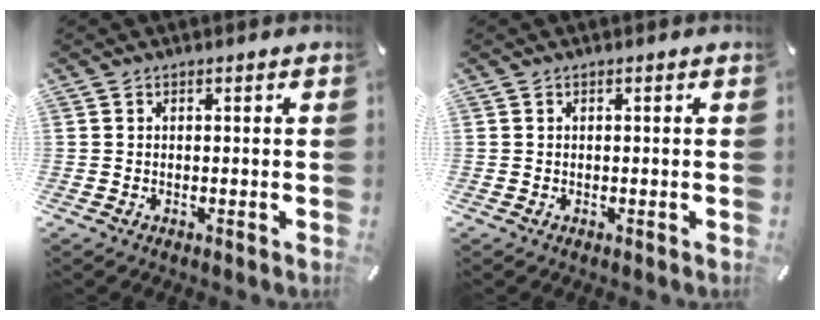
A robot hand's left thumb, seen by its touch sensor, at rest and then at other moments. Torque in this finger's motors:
{"motor_torque": [0.00, 0.00, 0.00, 0.00, 0.00]}